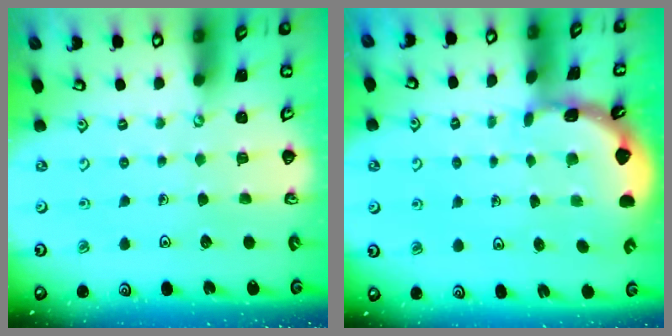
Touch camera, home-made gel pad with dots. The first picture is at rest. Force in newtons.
{"total": 1.8, "press": 1.8, "slide": 0.1}